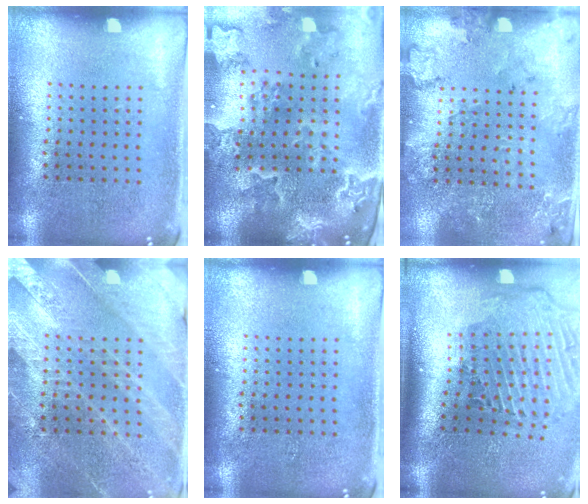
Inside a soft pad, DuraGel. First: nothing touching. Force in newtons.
{"total": 3.2, "press": 3.0, "slide": 1.3}
{"total": 1.8, "press": 1.8, "slide": 0.3}
{"total": 2.8, "press": 2.7, "slide": 0.7}
{"total": 0.0}
{"total": 2.9, "press": 1.9, "slide": 2.1}